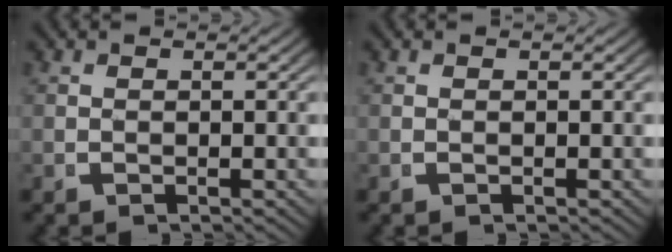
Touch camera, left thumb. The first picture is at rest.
{"total": 0.0}